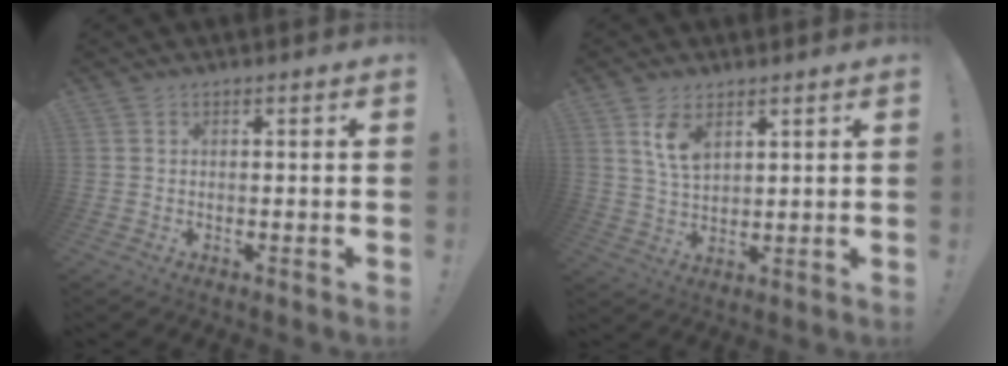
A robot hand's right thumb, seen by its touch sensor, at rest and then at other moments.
{"total": 7.3, "force": [4.1, 4.0, 4.6], "torque": [-0.085, -0.014, 0.076]}